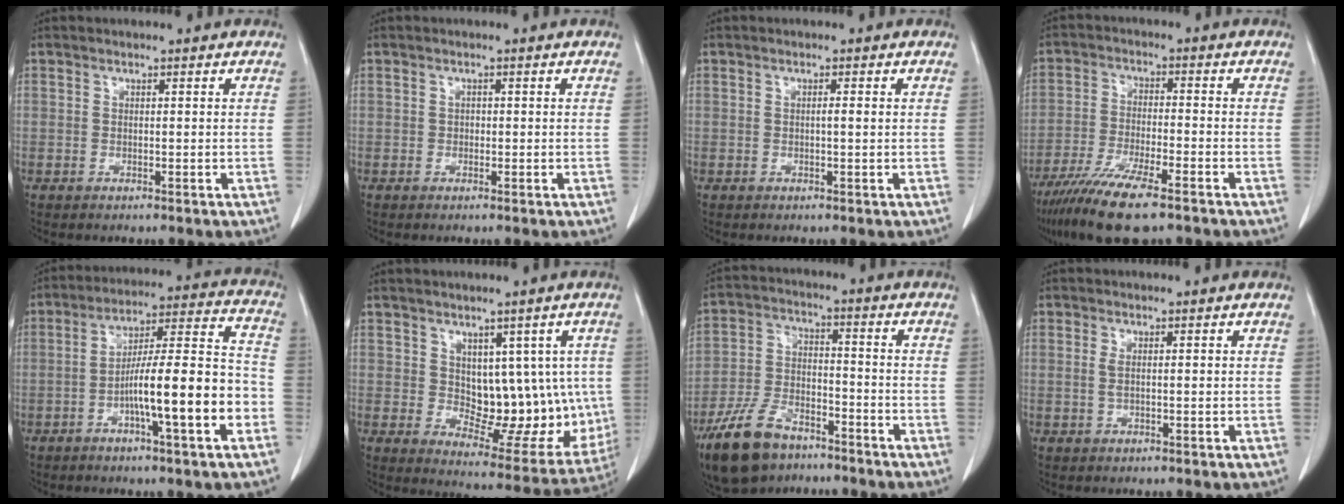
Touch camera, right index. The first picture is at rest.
{"total": 0.5, "force": [-0.1, 0.5, 0.2], "torque": [0.002, 0.003, -0.003]}
{"total": 0.9, "force": [0.1, -0.1, 0.9], "torque": [-0.016, 0.001, 0.001]}
{"total": 12.1, "force": [-8.6, 1.7, 8.2], "torque": [-0.149, -0.030, -0.147]}
{"total": 14.8, "force": [-4.9, 1.1, 13.9], "torque": [-0.219, 0.017, -0.078]}
{"total": 12.9, "force": [1.3, 7.0, 10.7], "torque": [-0.116, 0.005, 0.040]}
{"total": 11.7, "force": [-8.3, 5.5, 6.2], "torque": [-0.136, -0.010, -0.153]}
{"total": 1.6, "force": [0.2, 0.4, 1.5], "torque": [-0.031, 0.005, 0.006]}